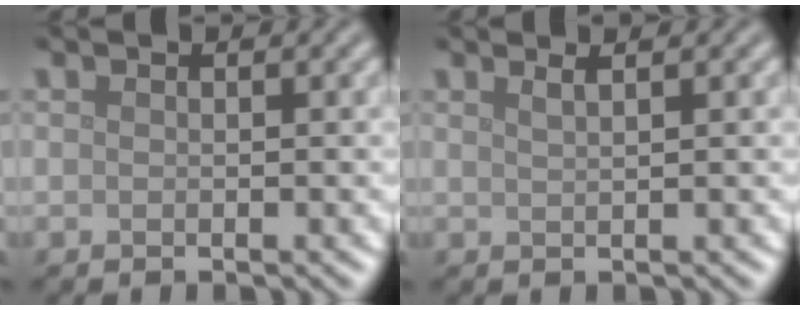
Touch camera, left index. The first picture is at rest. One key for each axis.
{"total": 1.9, "fx": 1.2, "fy": 0.8, "fz": 1.2, "tx": -0.001, "ty": 0.005, "tz": -0.001}